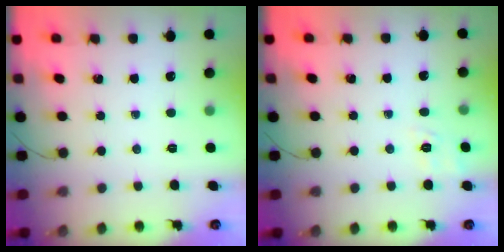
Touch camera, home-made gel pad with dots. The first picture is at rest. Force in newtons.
{"total": 4.1, "press": 3.6, "slide": 2.0}